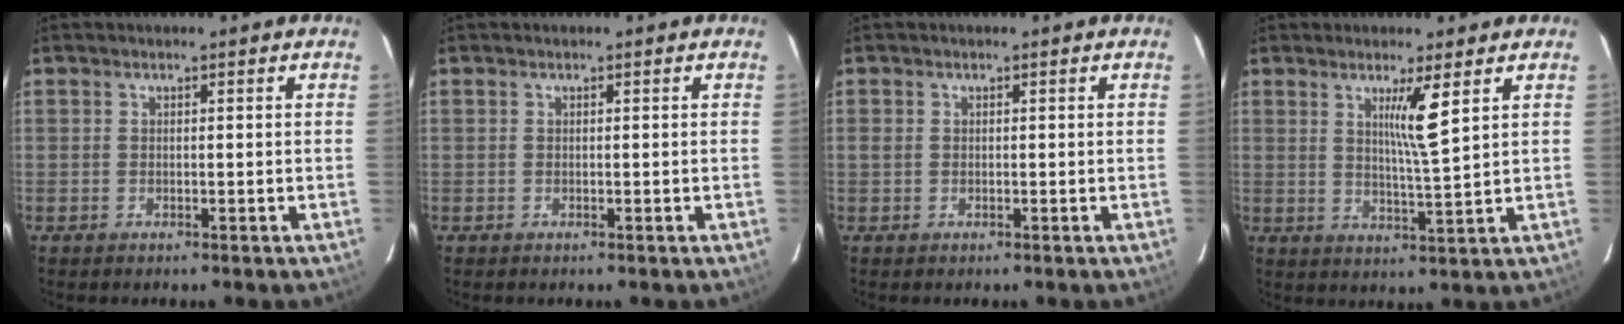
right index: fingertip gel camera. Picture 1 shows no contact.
{"total": 0.0}
{"total": 0.9, "force": [0.0, 0.7, 0.5], "torque": [-0.016, 0.006, 0.003]}
{"total": 5.8, "force": [2.5, -0.7, 5.2], "torque": [-0.091, -0.014, 0.044]}